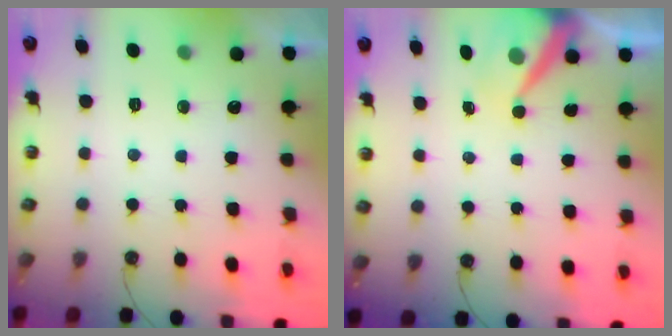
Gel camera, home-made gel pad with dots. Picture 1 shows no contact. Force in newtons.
{"total": 8.7, "press": 8.7, "slide": 0.7}